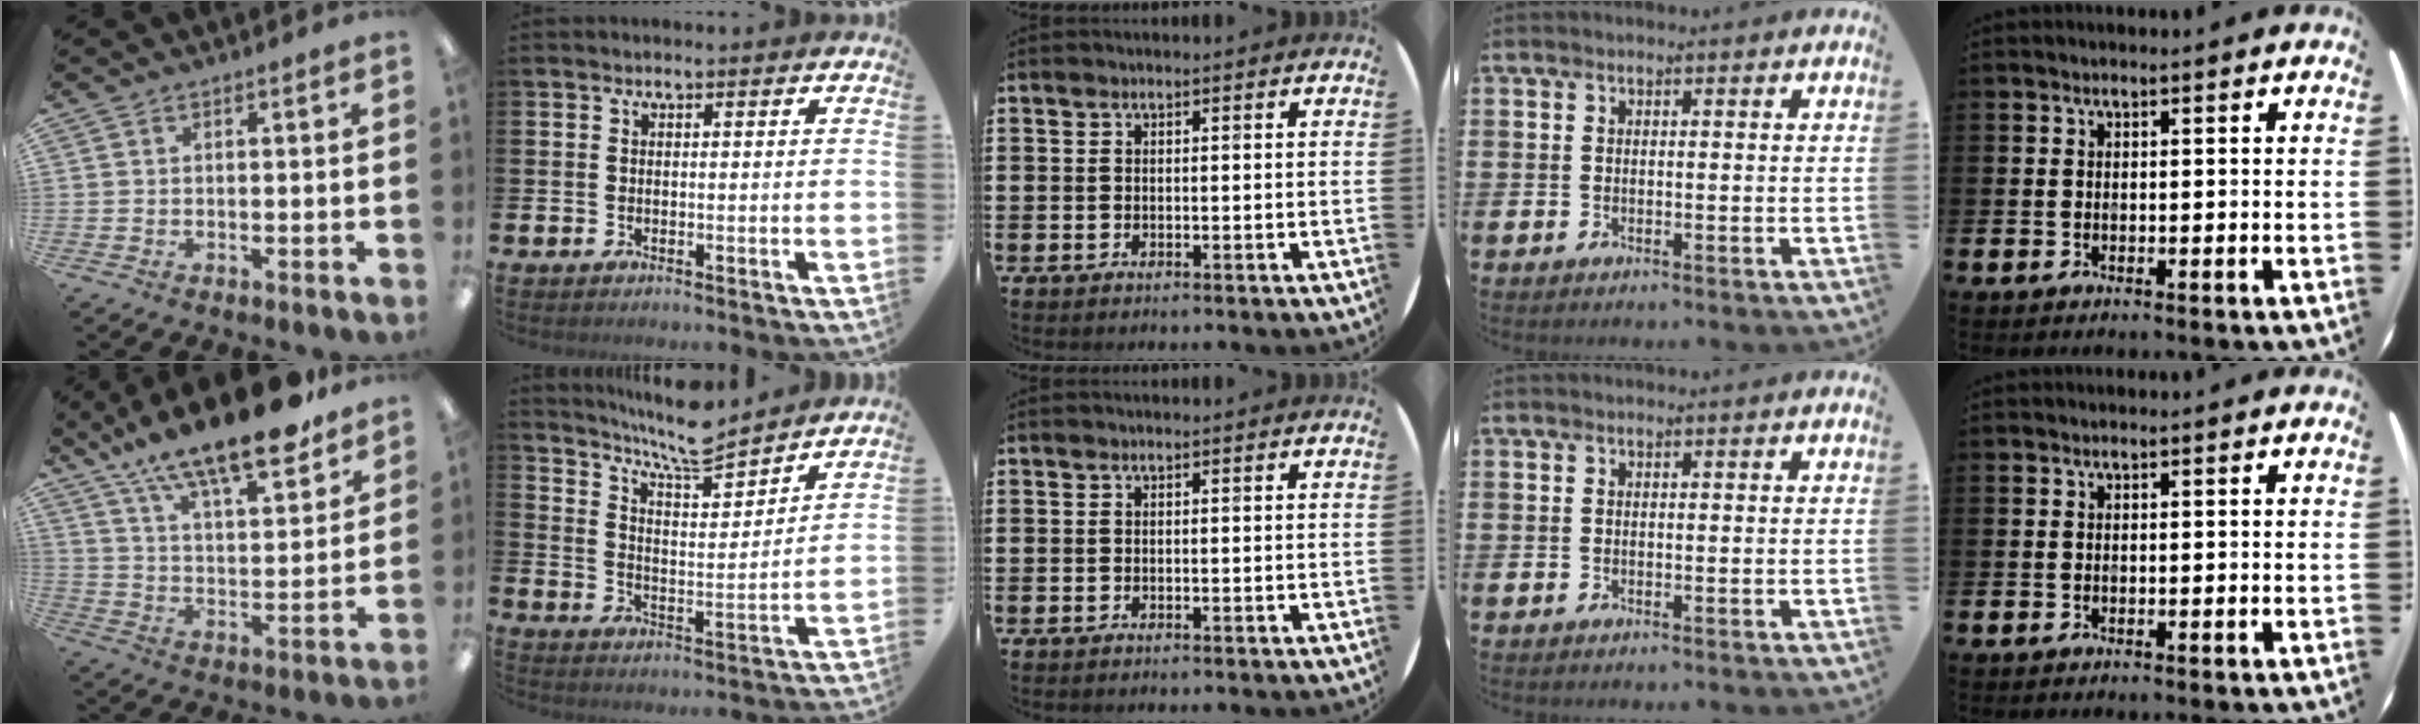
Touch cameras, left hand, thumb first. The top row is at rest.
{"thumb": {"total": 18.9, "force": [15.1, 5.1, 10.1], "torque": [-0.175, -0.097, 0.259]}, "index": {"total": 8.4, "force": [7.9, 0.8, 2.6], "torque": [-0.076, -0.052, 0.143]}}